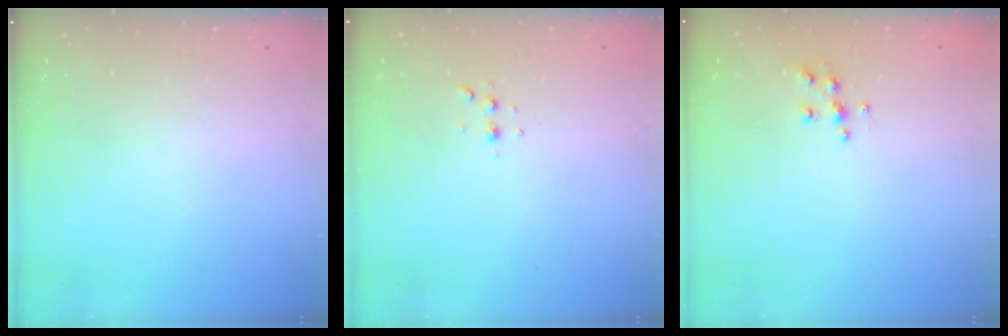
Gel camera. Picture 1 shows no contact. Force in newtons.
{"total": 4.0, "press": 3.6, "slide": 1.8}
{"total": 5.5, "press": 5.5, "slide": 0.3}